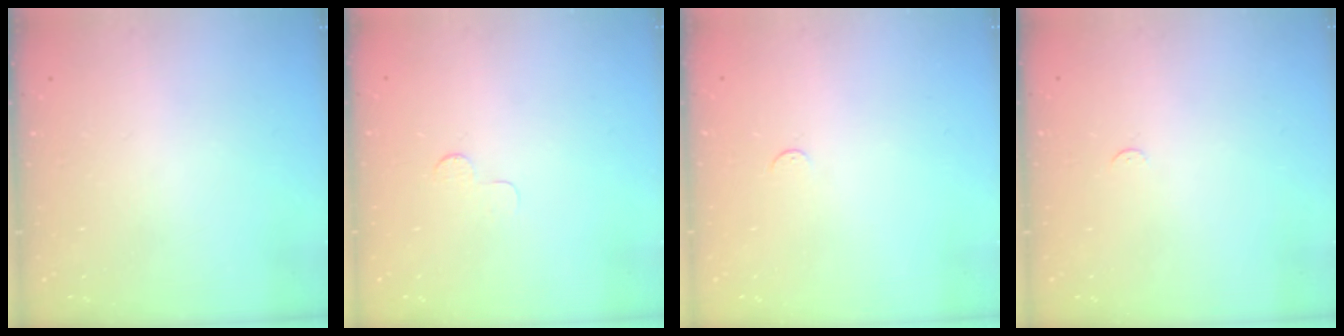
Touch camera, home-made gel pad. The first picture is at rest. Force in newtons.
{"total": 3.0, "press": 2.9, "slide": 0.3}
{"total": 2.7, "press": 2.7, "slide": 0.4}
{"total": 2.3, "press": 2.3, "slide": 0.3}